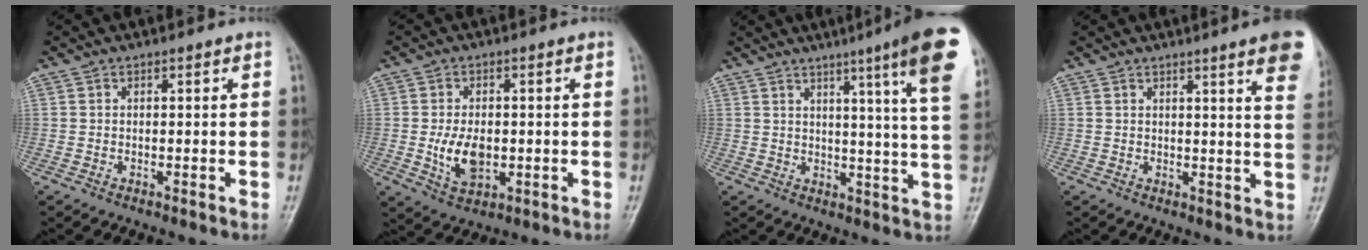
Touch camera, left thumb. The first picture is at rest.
{"total": 7.2, "force": [-0.7, 4.5, 5.6], "torque": [-0.092, -0.008, -0.006]}
{"total": 16.5, "force": [8.8, 0.4, 14.0], "torque": [-0.173, -0.038, 0.098]}
{"total": 11.4, "force": [7.0, 1.3, 9.0], "torque": [-0.091, -0.021, 0.069]}